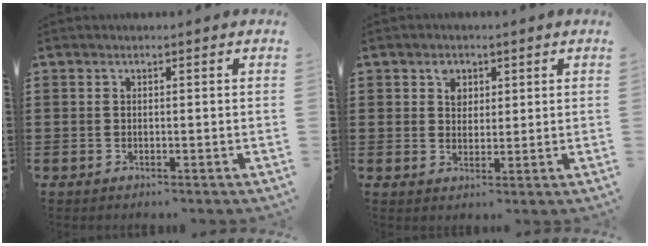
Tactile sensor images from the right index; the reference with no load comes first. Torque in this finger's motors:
{"motor_torque": [0.03, -0.01, 0.02, 0.01]}